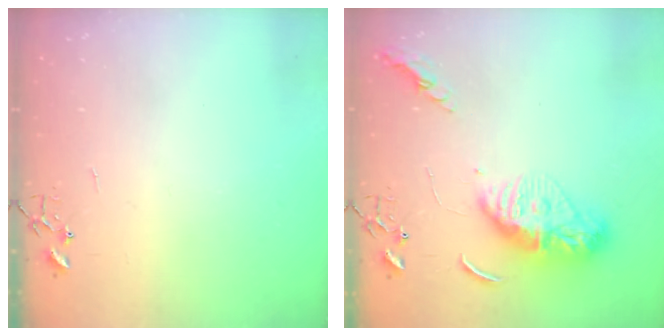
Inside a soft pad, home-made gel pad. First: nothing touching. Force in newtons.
{"total": 13.0, "press": 13.0, "slide": 1.2}